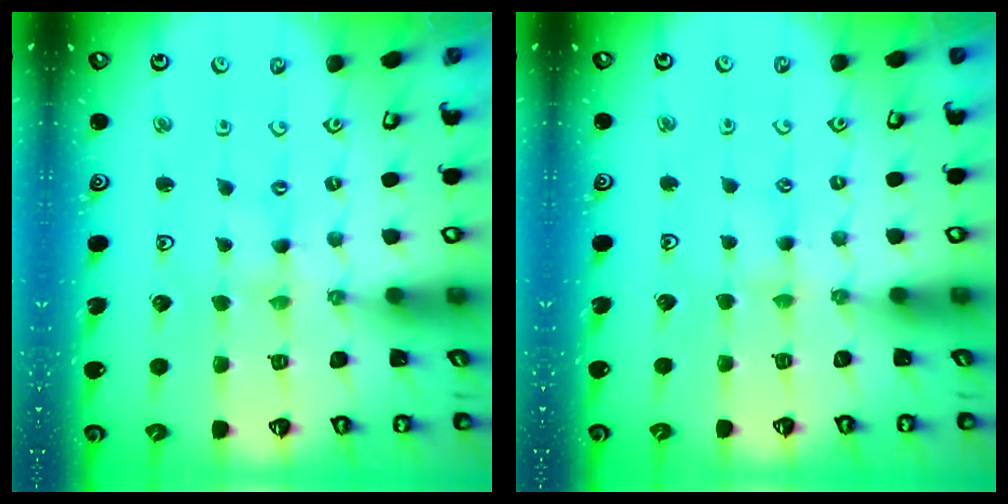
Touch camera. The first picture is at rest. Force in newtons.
{"total": 4.6, "press": 4.6, "slide": 0.4}